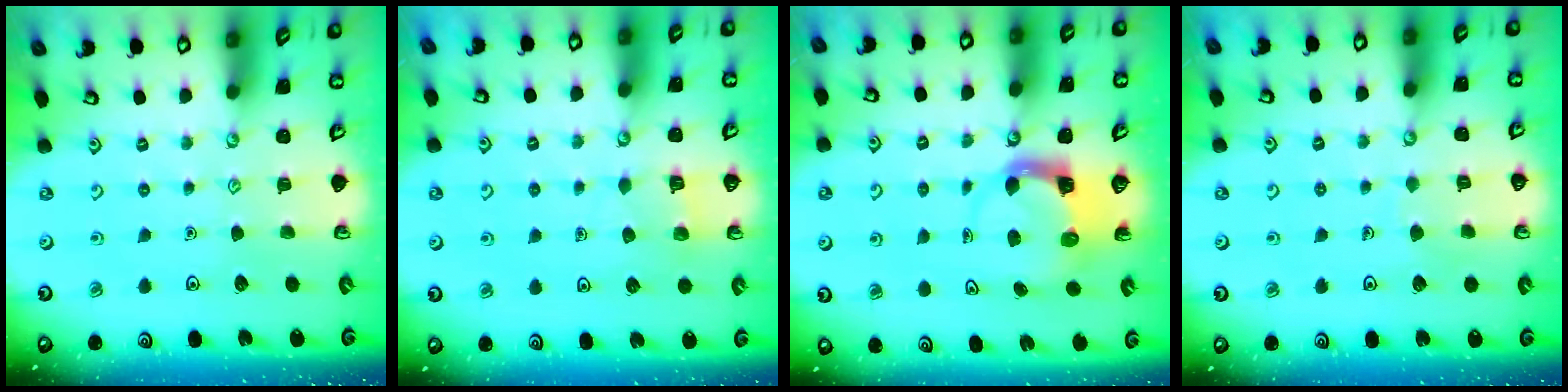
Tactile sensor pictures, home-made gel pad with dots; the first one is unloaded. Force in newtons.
{"total": 4.7, "press": 4.7, "slide": 0.3}
{"total": 3.7, "press": 3.7, "slide": 0.5}
{"total": 3.1, "press": 3.0, "slide": 0.3}